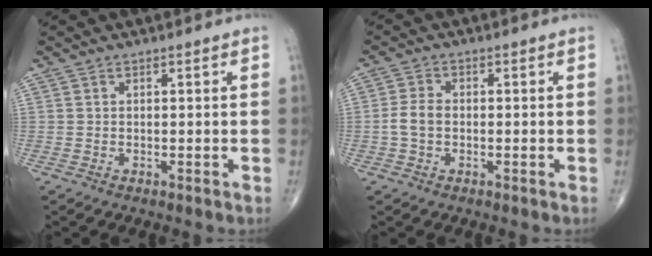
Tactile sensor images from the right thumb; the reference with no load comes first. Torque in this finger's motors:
{"motor_torque": [0.81, 0.79, 0.41, -0.15, 0.05]}